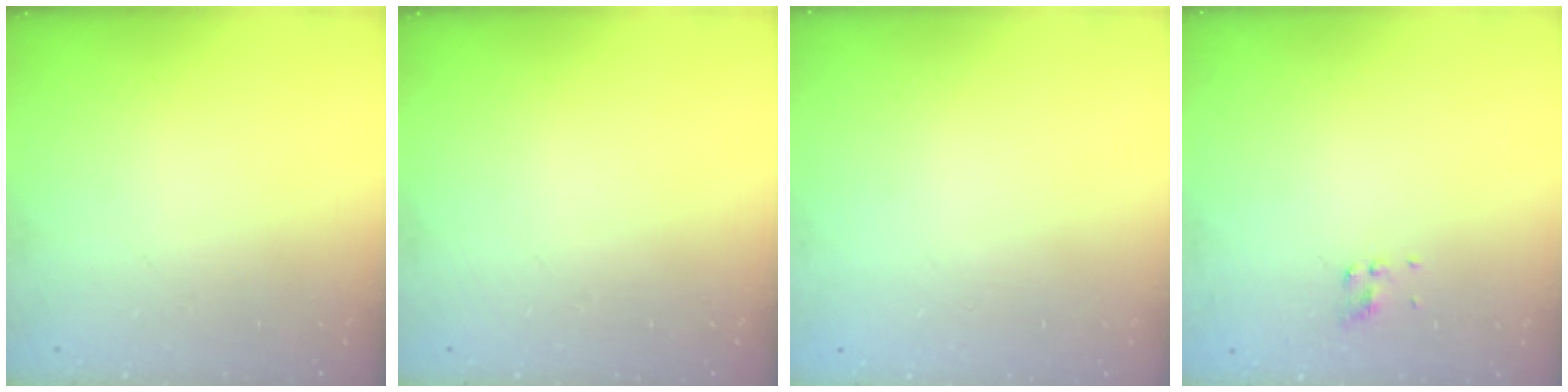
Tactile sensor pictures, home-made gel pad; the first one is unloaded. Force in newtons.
{"total": 0.0}
{"total": 1.8, "press": 1.8, "slide": 0.2}
{"total": 2.8, "press": 2.4, "slide": 1.5}